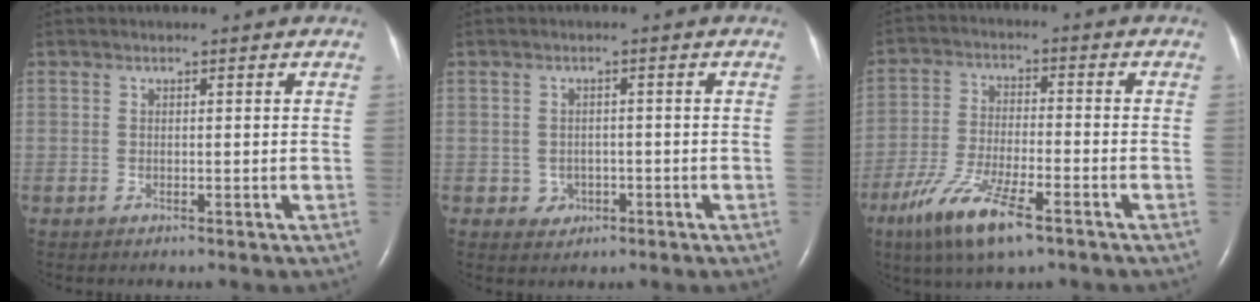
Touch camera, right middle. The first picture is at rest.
{"total": 2.3, "force": [-0.8, 2.0, 0.7], "torque": [-0.010, 0.007, -0.003]}
{"total": 10.9, "force": [-6.7, 2.2, 8.4], "torque": [-0.173, -0.022, -0.119]}